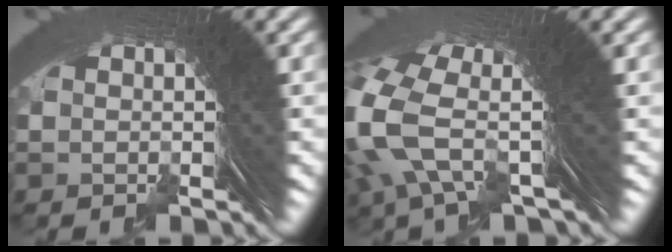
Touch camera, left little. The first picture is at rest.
{"total": 9.4, "force": [1.8, 5.3, 7.5], "torque": [-0.166, -0.006, 0.022]}